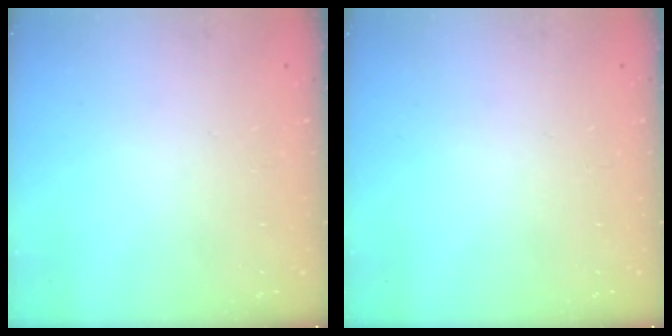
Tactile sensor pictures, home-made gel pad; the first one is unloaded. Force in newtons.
{"total": 0.0}